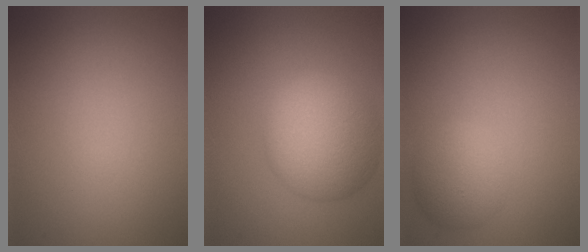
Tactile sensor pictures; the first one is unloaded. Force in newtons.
{"total": 7.4, "press": 7.4, "slide": 0.1}
{"total": 3.3, "press": 3.3, "slide": 0.2}